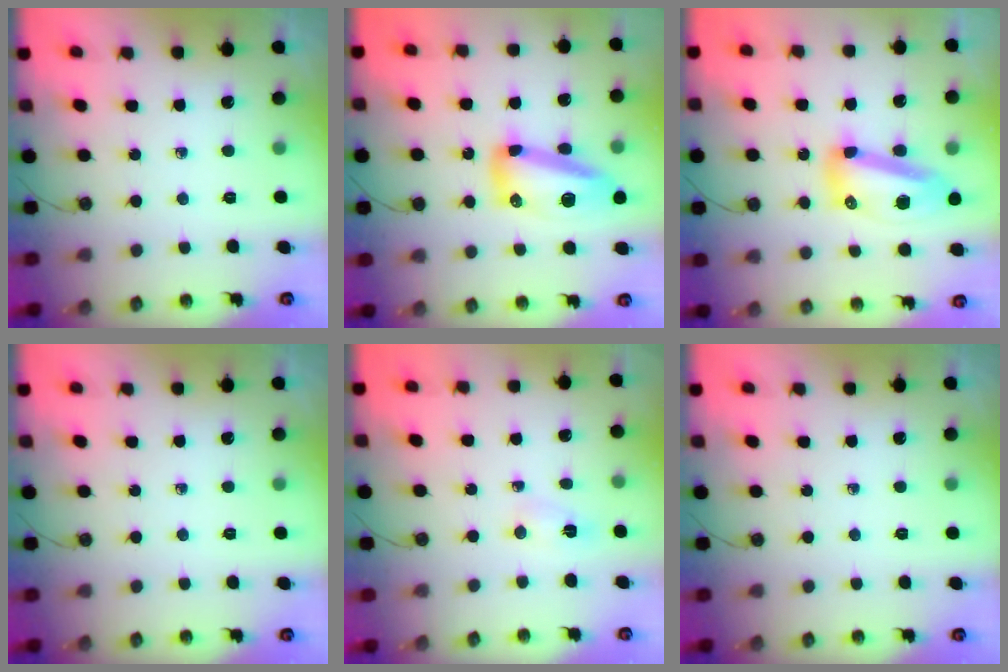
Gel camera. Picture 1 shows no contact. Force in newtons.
{"total": 13.9, "press": 13.9, "slide": 1.1}
{"total": 13.8, "press": 13.7, "slide": 1.4}
{"total": 0.0}
{"total": 2.2, "press": 2.2, "slide": 0.2}
{"total": 0.0}